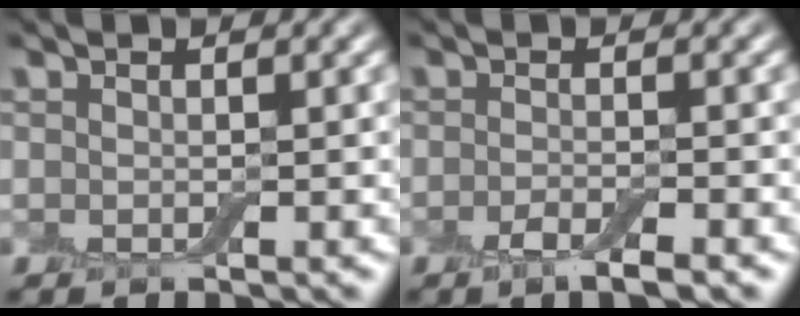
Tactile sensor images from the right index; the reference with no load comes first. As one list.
[{"total": 2.3, "force": [-1.4, 0.4, 1.8], "torque": [-0.031, 0.000, -0.028]}]